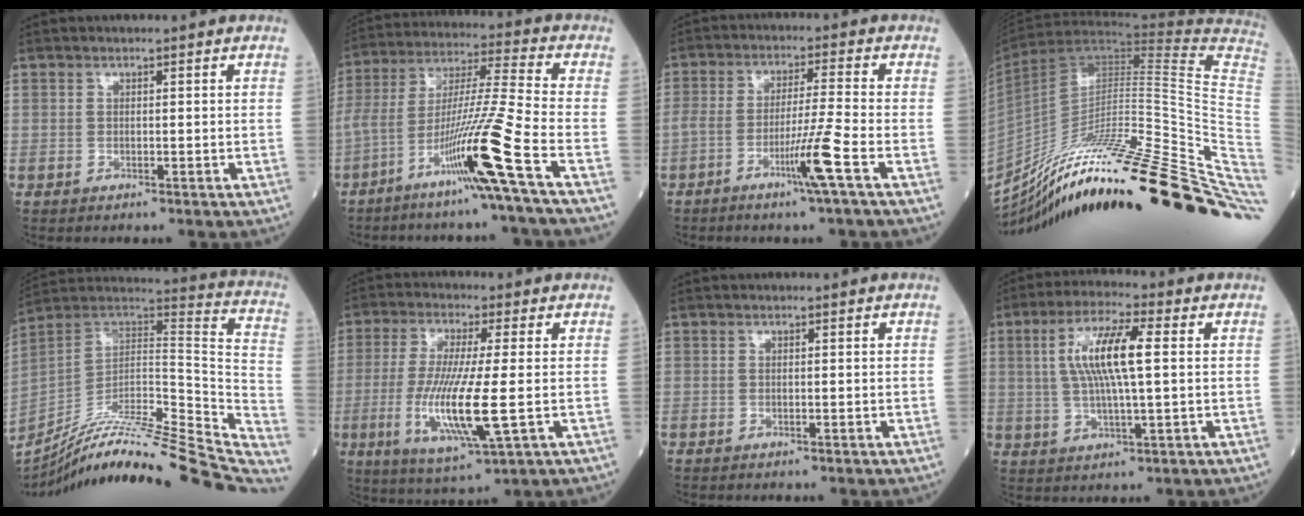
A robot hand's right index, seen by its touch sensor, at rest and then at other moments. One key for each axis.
{"total": 15.4, "fx": -7.9, "fy": -2.9, "fz": 12.9, "tx": -0.253, "ty": -0.016, "tz": -0.148}
{"total": 7.1, "fx": -3.6, "fy": -1.6, "fz": 5.9, "tx": -0.113, "ty": -0.007, "tz": -0.070}
{"total": 35.5, "fx": -21.8, "fy": 0.8, "fz": 28.0, "tx": -0.299, "ty": -0.006, "tz": -0.337}
{"total": 35.2, "fx": -31.4, "fy": 2.0, "fz": 15.7, "tx": -0.150, "ty": -0.027, "tz": -0.444}
{"total": 12.4, "fx": -2.0, "fy": 0.8, "fz": 12.2, "tx": -0.253, "ty": -0.027, "tz": -0.039}
{"total": 0.0}
{"total": 9.8, "fx": 1.9, "fy": 1.4, "fz": 9.5, "tx": -0.194, "ty": 0.009, "tz": 0.035}